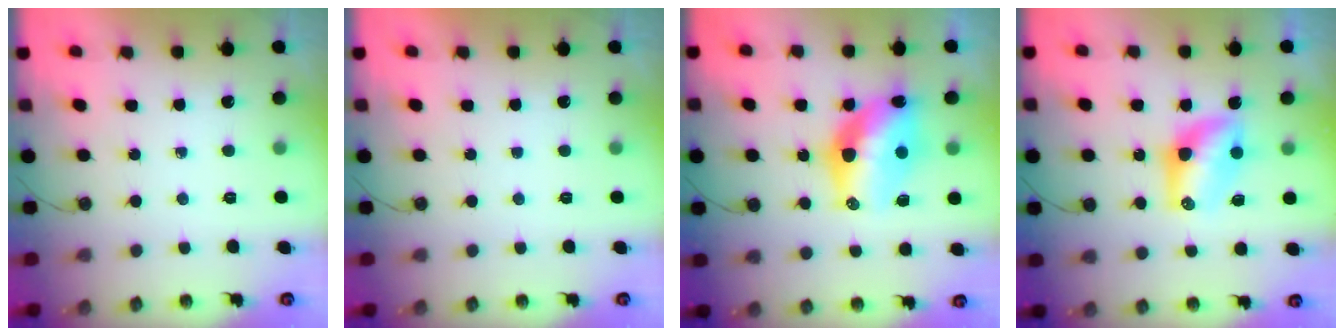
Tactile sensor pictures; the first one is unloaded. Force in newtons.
{"total": 0.0}
{"total": 13.8, "press": 13.7, "slide": 1.5}
{"total": 9.7, "press": 8.8, "slide": 4.1}